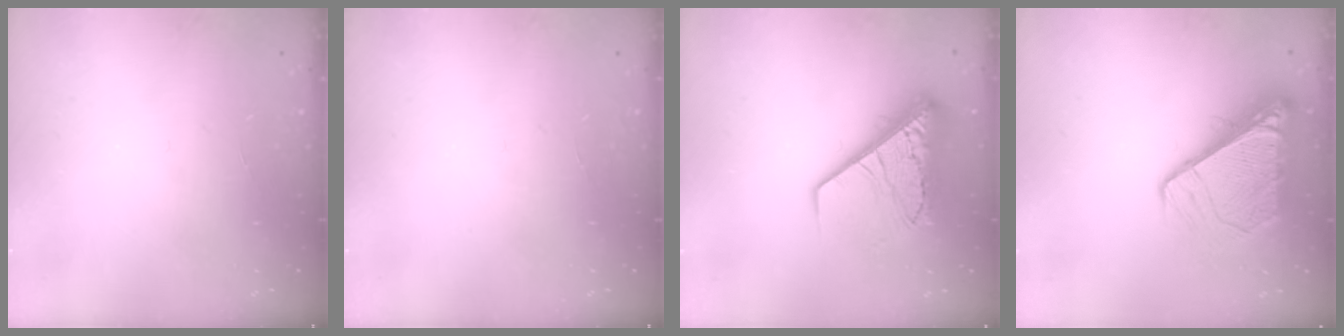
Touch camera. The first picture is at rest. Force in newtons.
{"total": 0.0}
{"total": 14.5, "press": 14.4, "slide": 1.8}
{"total": 10.7, "press": 10.6, "slide": 1.2}